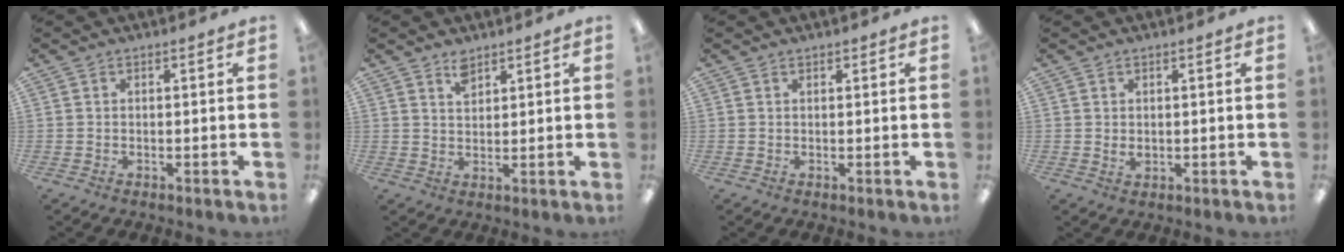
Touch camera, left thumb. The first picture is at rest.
{"total": 3.6, "force": [2.8, 1.7, 1.5], "torque": [-0.018, -0.010, 0.050]}
{"total": 0.7, "force": [0.6, 0.2, 0.4], "torque": [-0.008, 0.000, 0.011]}
{"total": 1.6, "force": [0.5, 0.8, 1.3], "torque": [-0.019, -0.002, 0.006]}